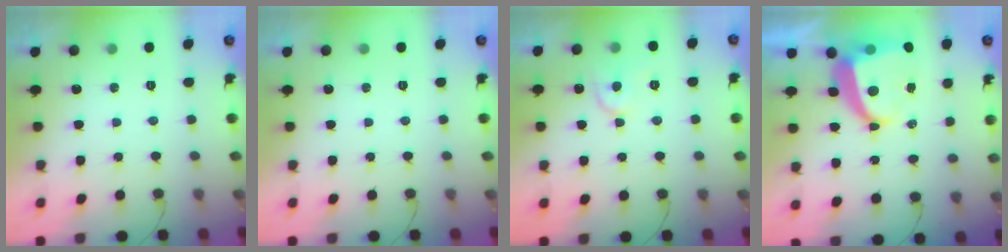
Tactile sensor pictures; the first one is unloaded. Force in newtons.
{"total": 0.0}
{"total": 7.5, "press": 7.4, "slide": 1.0}
{"total": 8.4, "press": 8.3, "slide": 1.1}